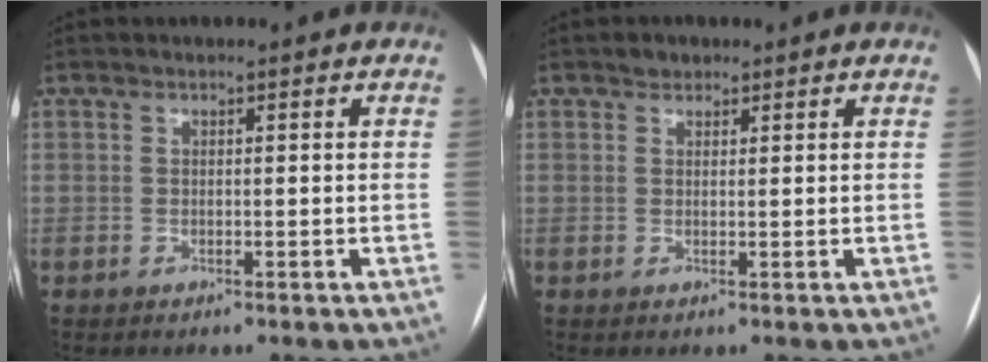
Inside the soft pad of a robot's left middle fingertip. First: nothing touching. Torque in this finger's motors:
{"motor_torque": [0.42, -0.20, 0.00, -0.01]}